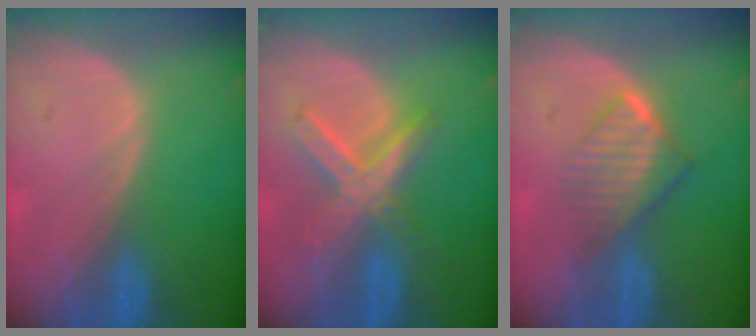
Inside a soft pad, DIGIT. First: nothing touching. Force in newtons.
{"total": 7.6, "press": 6.5, "slide": 3.8}
{"total": 6.4, "press": 5.6, "slide": 3.2}